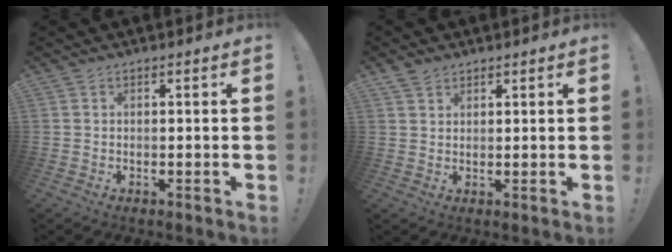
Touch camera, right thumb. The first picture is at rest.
{"total": 3.1, "force": [2.4, 1.8, 0.8], "torque": [-0.015, -0.008, 0.047]}